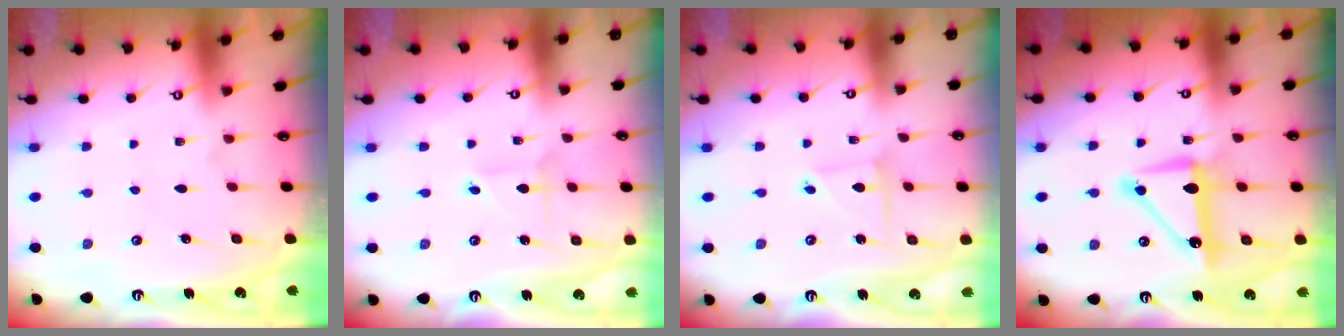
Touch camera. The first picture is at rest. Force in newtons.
{"total": 2.5, "press": 2.4, "slide": 0.2}
{"total": 2.8, "press": 2.8, "slide": 0.3}
{"total": 12.3, "press": 12.3, "slide": 0.8}